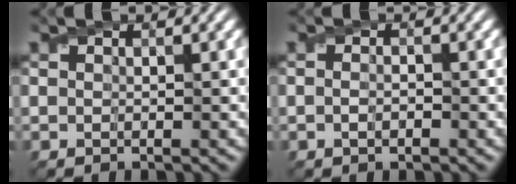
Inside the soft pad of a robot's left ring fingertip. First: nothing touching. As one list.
[{"total": 1.2, "force": [-0.4, 0.5, 1.0], "torque": [-0.022, -0.001, -0.009]}]